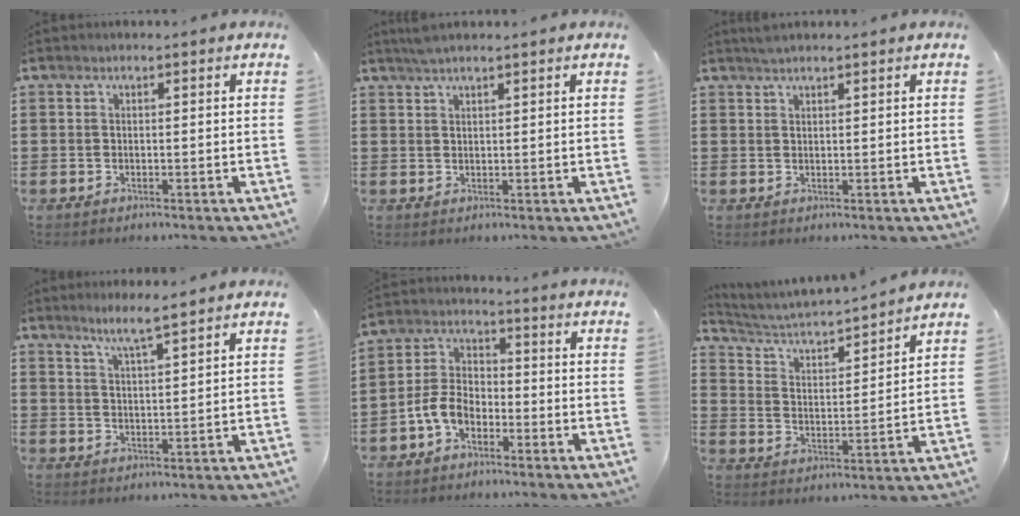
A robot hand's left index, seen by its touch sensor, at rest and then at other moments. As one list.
[{"total": 1.9, "force": [1.7, 0.1, 1.0], "torque": [-0.021, 0.000, 0.031]}, {"total": 1.5, "force": [1.4, 0.1, 0.5], "torque": [-0.012, 0.000, 0.026]}, {"total": 4.4, "force": [3.8, -0.5, 2.1], "torque": [-0.052, -0.010, 0.067]}, {"total": 5.7, "force": [-3.1, 3.4, 3.3], "torque": [-0.088, 0.007, -0.067]}, {"total": 3.7, "force": [3.5, 0.3, 1.2], "torque": [-0.043, -0.031, 0.050]}]